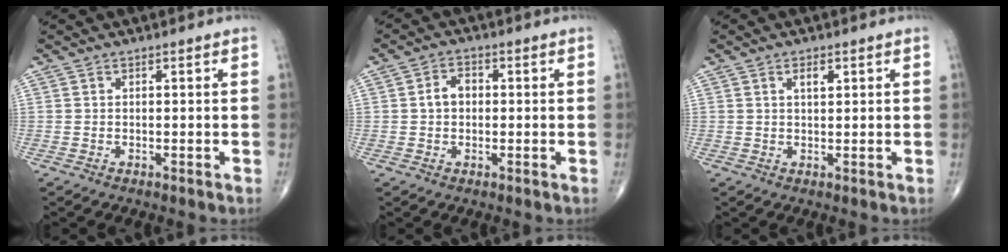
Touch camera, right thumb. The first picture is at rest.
{"total": 3.7, "force": [0.1, 2.8, 2.5], "torque": [-0.039, 0.015, -0.003]}
{"total": 2.1, "force": [1.0, 0.9, 1.7], "torque": [-0.021, -0.006, 0.015]}